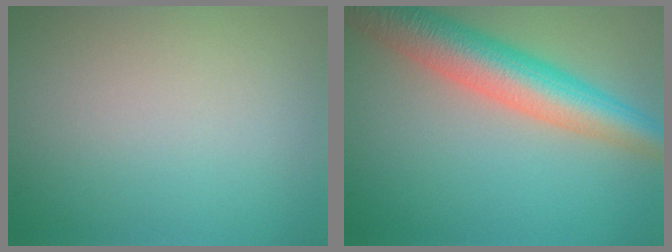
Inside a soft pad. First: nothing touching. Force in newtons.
{"total": 7.5, "press": 7.5, "slide": 0.2}